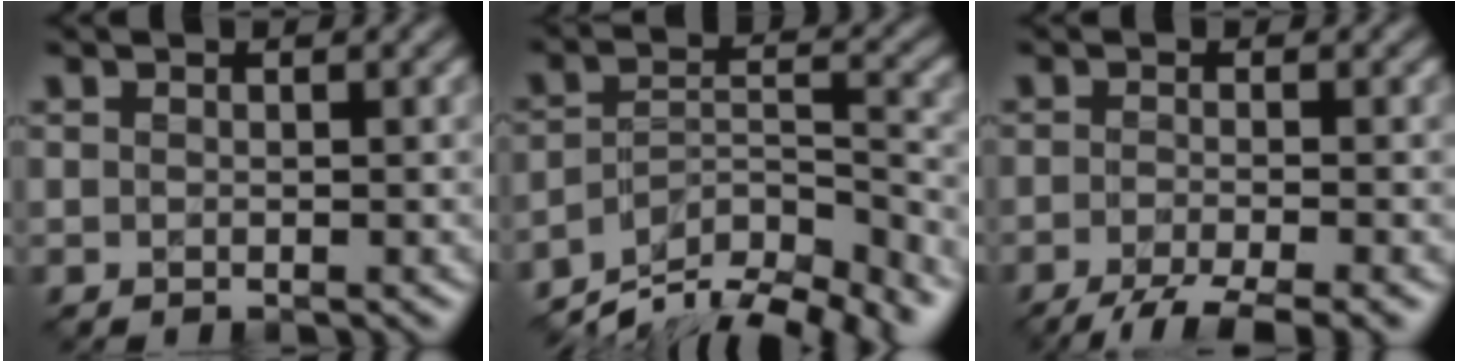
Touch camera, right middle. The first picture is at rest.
{"total": 10.6, "force": [-8.9, 3.2, 4.8], "torque": [-0.079, 0.001, -0.139]}
{"total": 5.3, "force": [-3.6, 1.1, 3.8], "torque": [-0.048, -0.005, -0.069]}